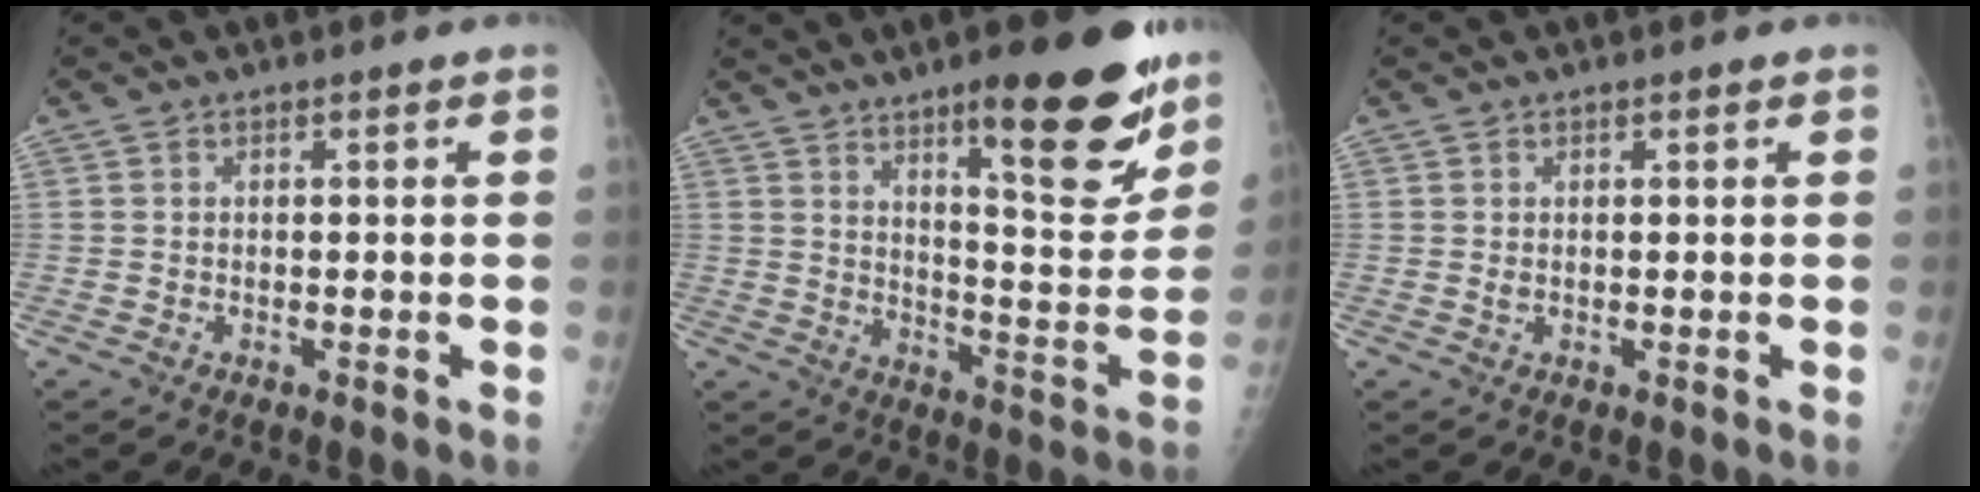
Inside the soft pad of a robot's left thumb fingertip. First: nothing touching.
{"total": 19.2, "force": [12.1, 4.5, 14.2], "torque": [-0.154, -0.084, 0.178]}
{"total": 0.9, "force": [0.4, 0.5, 0.7], "torque": [-0.011, -0.001, 0.010]}